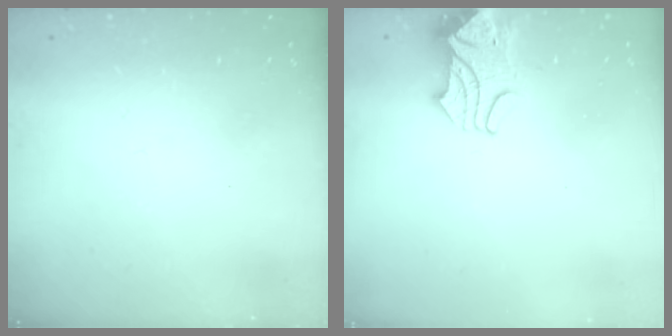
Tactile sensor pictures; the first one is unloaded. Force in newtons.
{"total": 2.2, "press": 2.1, "slide": 0.5}